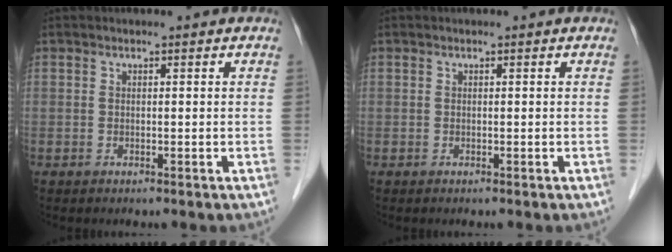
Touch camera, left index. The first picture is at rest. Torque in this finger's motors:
{"motor_torque": [0.00, 0.00, 0.02, 0.00]}